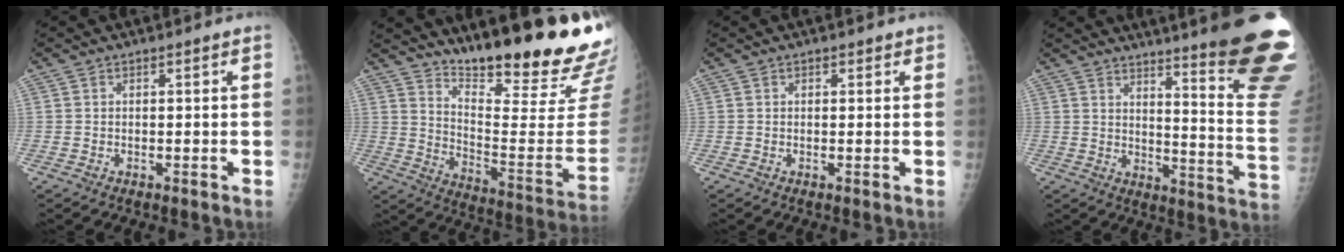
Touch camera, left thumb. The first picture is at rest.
{"total": 24.3, "force": [19.5, 3.2, 14.1], "torque": [-0.188, -0.158, 0.280]}
{"total": 1.1, "force": [0.6, 0.7, 0.5], "torque": [0.003, -0.001, 0.004]}
{"total": 23.9, "force": [18.5, 1.6, 15.1], "torque": [-0.163, -0.162, 0.227]}